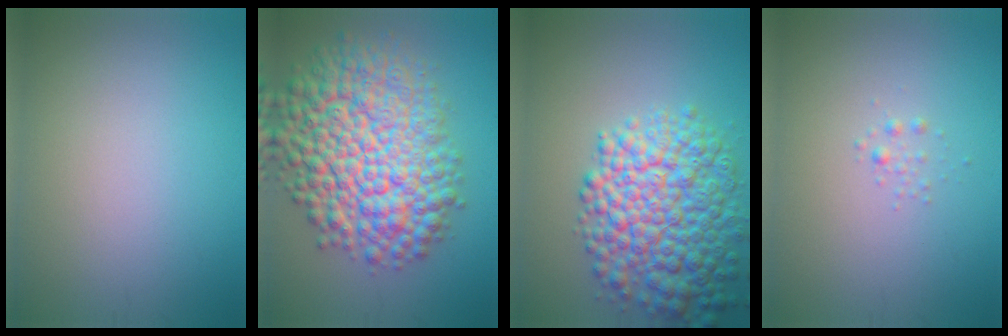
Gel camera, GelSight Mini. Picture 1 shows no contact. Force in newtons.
{"total": 12.6, "press": 12.6, "slide": 0.4}
{"total": 9.3, "press": 9.3, "slide": 0.2}
{"total": 0.6, "press": 0.6, "slide": 0.0}